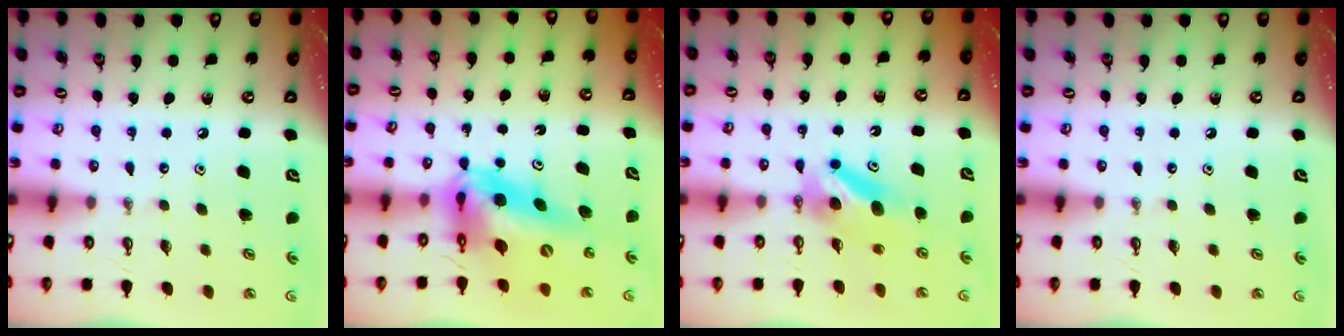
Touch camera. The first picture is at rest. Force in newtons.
{"total": 16.1, "press": 16.1, "slide": 1.4}
{"total": 7.2, "press": 7.0, "slide": 1.6}
{"total": 0.0}